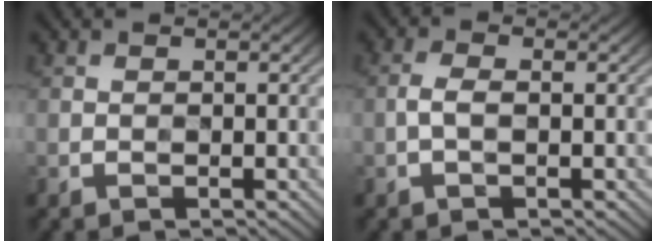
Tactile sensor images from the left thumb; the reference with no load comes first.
{"total": 2.3, "force": [-0.9, 1.0, 1.8], "torque": [-0.048, 0.004, -0.019]}